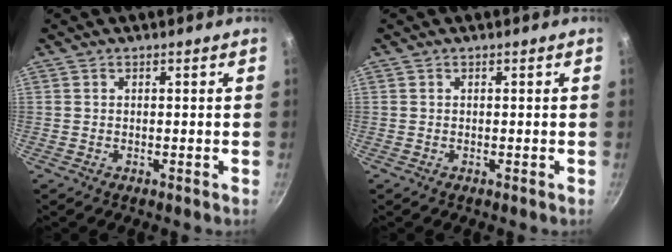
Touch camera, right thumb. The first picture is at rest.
{"total": 0.0}